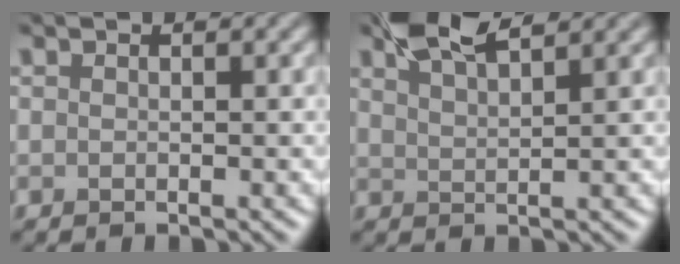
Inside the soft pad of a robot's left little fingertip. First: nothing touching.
{"total": 4.6, "force": [3.9, 0.8, 2.4], "torque": [-0.045, 0.013, 0.069]}